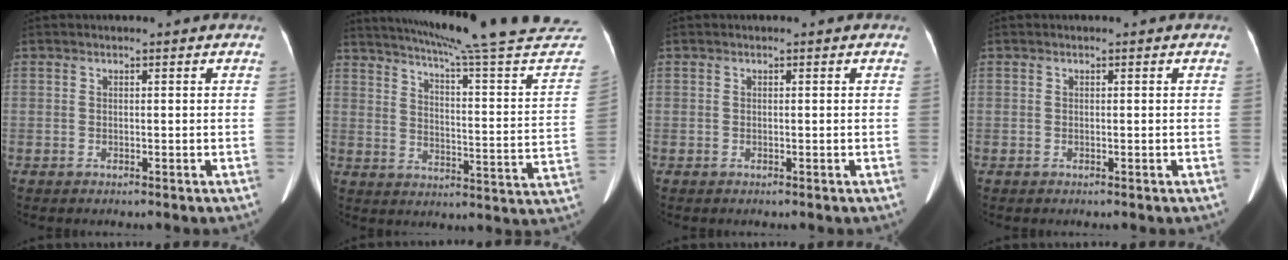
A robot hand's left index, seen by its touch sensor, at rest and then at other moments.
{"total": 31.1, "force": [28.2, 0.1, 13.0], "torque": [-0.203, -0.112, 0.347]}
{"total": 0.0}
{"total": 0.0}